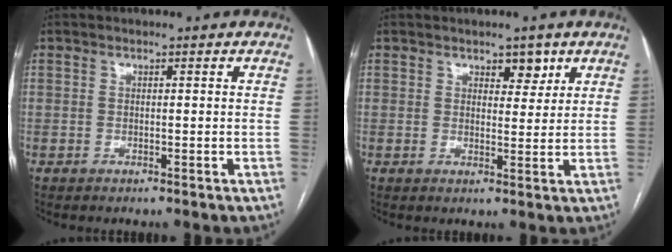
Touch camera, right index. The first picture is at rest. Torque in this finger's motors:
{"motor_torque": [0.09, 0.08, 0.02, 0.02]}